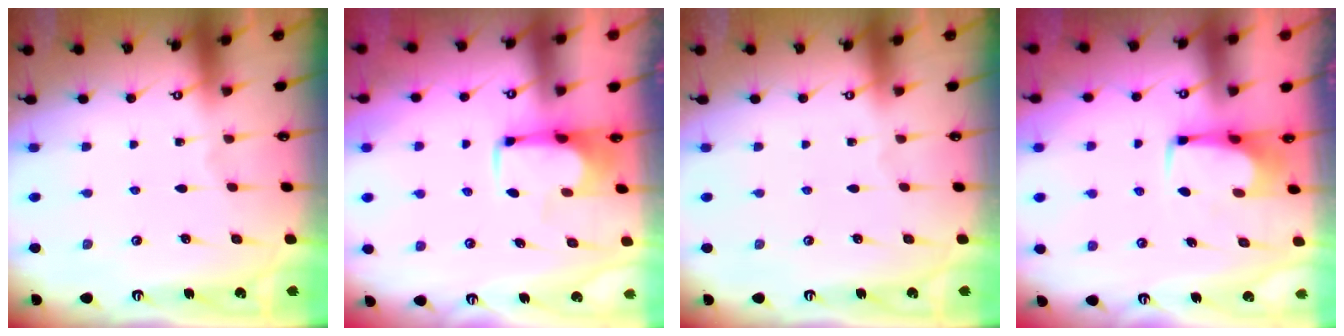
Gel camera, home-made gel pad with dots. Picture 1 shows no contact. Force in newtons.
{"total": 1.4, "press": 1.3, "slide": 0.6}
{"total": 0.0}
{"total": 0.6, "press": 0.5, "slide": 0.3}